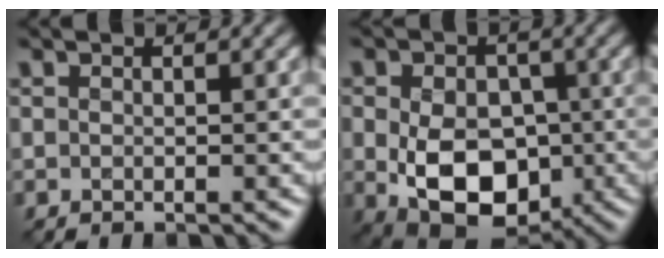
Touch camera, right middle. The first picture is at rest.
{"total": 9.4, "force": [-1.6, 6.5, 6.6], "torque": [-0.120, -0.026, -0.023]}